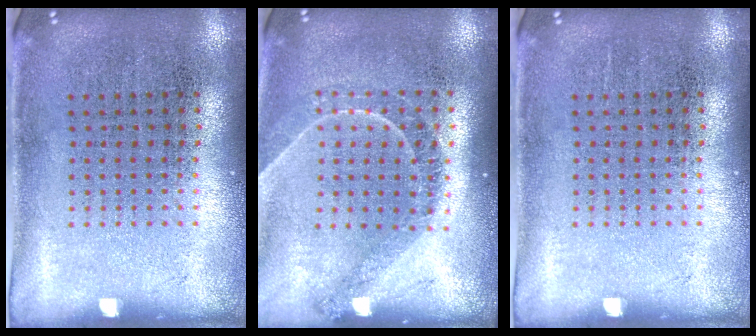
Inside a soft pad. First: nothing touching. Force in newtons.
{"total": 1.2, "press": 1.1, "slide": 0.4}
{"total": 0.0}